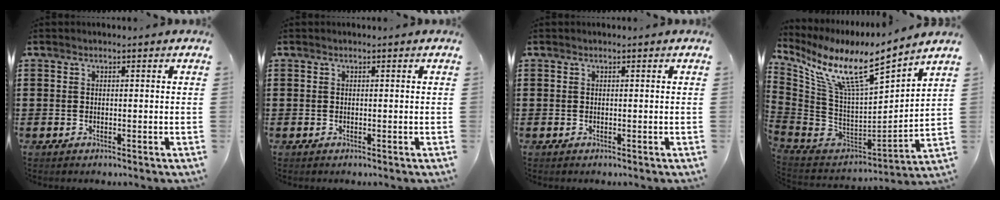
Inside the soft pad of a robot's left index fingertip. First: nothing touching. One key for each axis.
{"total": 0.0}
{"total": 0.0}
{"total": 11.5, "fx": 7.8, "fy": 1.8, "fz": 8.2, "tx": -0.186, "ty": -0.059, "tz": 0.129}